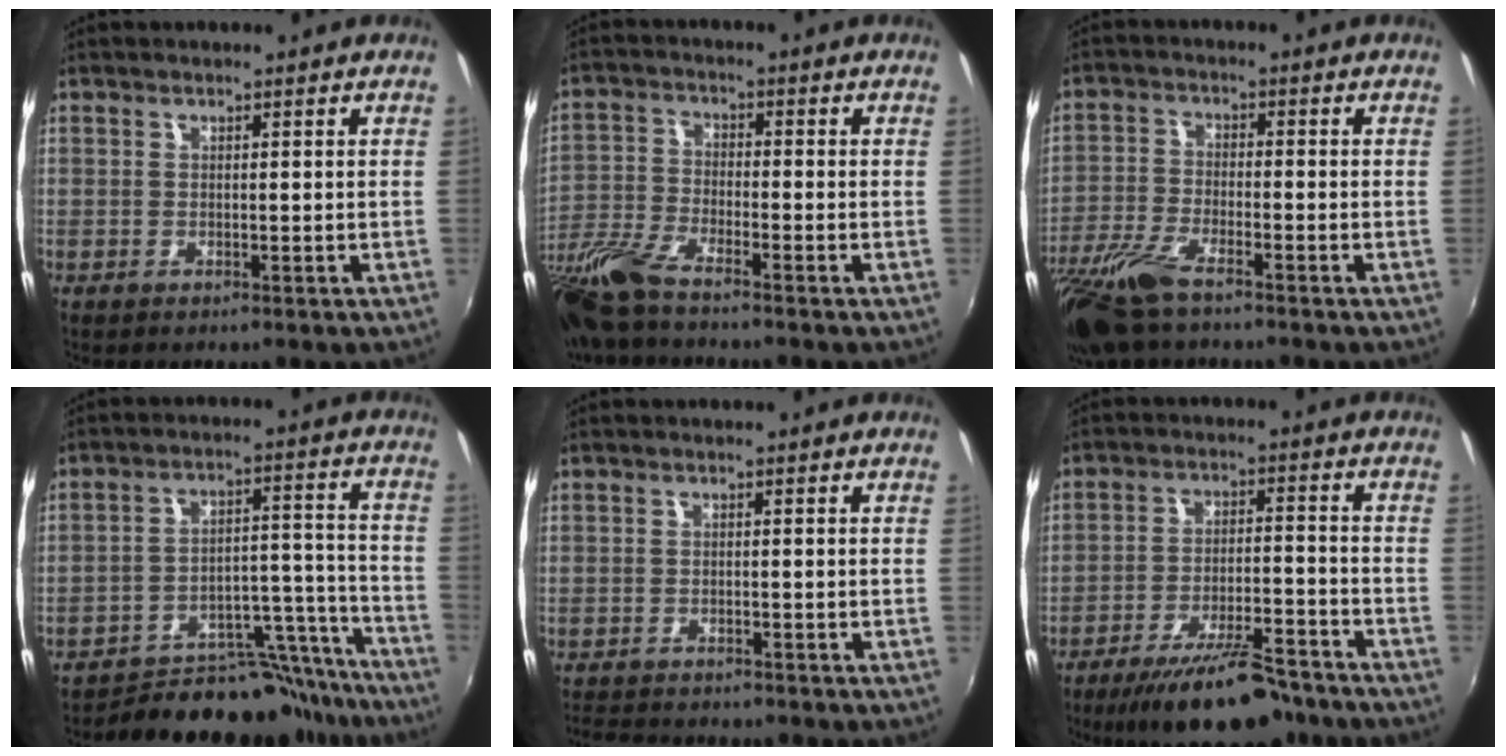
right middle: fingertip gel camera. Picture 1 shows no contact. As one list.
[{"total": 11.8, "force": [-9.4, 2.1, 6.8], "torque": [-0.161, -0.026, -0.193]}, {"total": 11.0, "force": [-8.2, 2.8, 6.7], "torque": [-0.160, -0.032, -0.163]}, {"total": 17.8, "force": [-16.5, 5.7, 3.3], "torque": [-0.037, 0.056, -0.226]}, {"total": 5.8, "force": [-5.5, 1.2, 1.7], "torque": [-0.050, -0.012, -0.089]}, {"total": 15.4, "force": [-12.4, 4.0, 8.2], "torque": [-0.156, -0.010, -0.190]}]